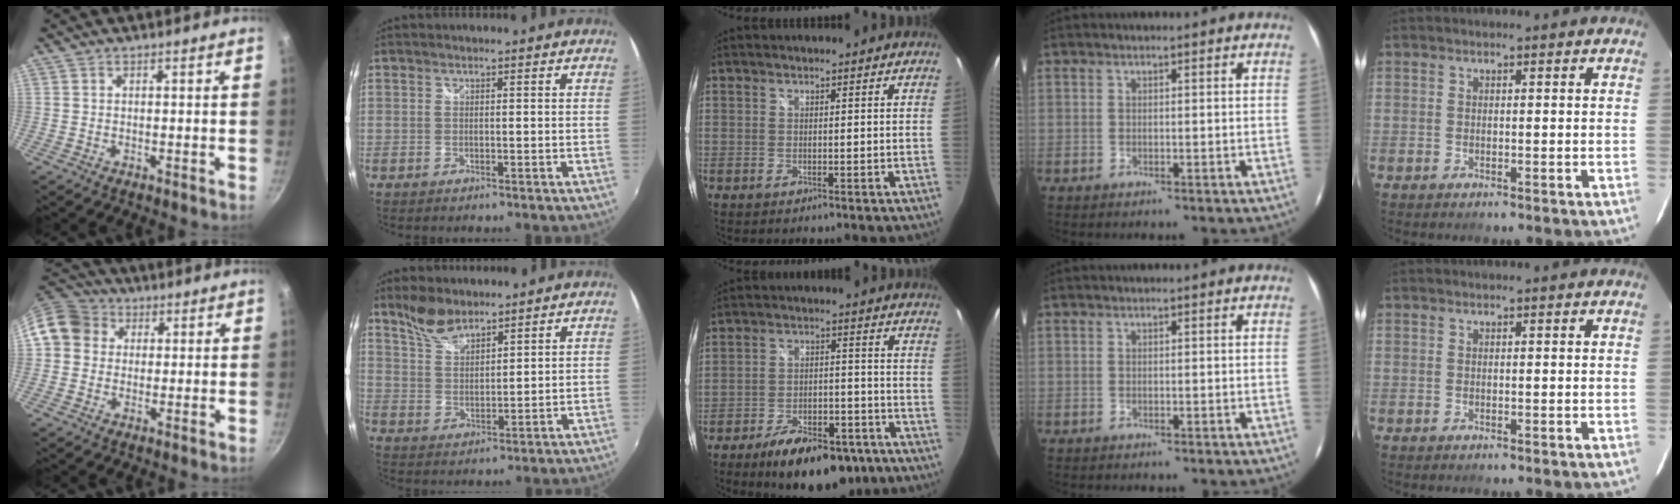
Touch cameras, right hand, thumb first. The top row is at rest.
{"thumb": {"total": 9.4, "force": [1.8, 8.3, 4.1], "torque": [-0.050, 0.021, 0.015]}, "index": {"total": 6.9, "force": [5.7, 2.5, 3.1], "torque": [-0.057, 0.007, 0.114]}, "middle": {"total": 17.3, "force": [-11.9, 8.0, 9.6], "torque": [-0.163, 0.002, -0.157]}}